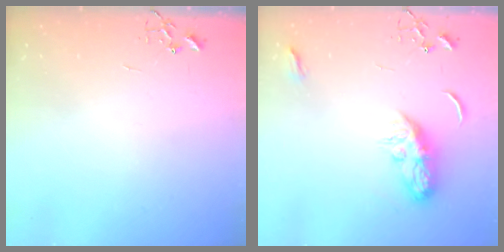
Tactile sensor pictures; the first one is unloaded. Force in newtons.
{"total": 8.7, "press": 8.7, "slide": 0.4}